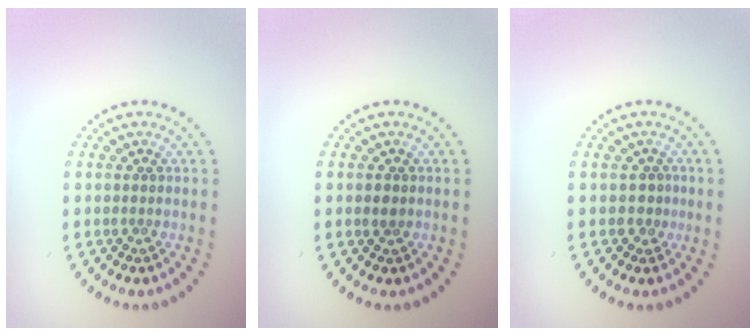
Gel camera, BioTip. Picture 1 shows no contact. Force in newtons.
{"total": 0.8, "press": 0.8, "slide": 0.2}
{"total": 1.2, "press": 1.0, "slide": 0.7}